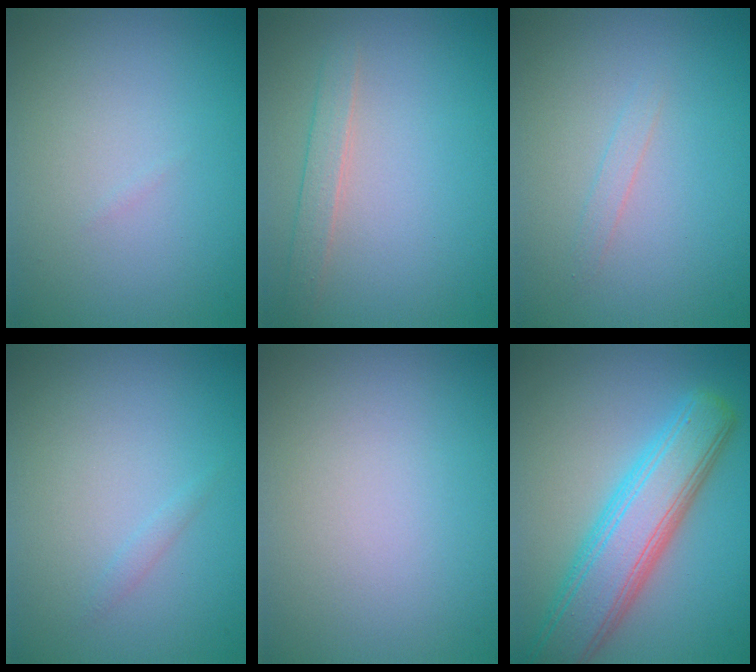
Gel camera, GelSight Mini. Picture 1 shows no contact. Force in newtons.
{"total": 1.6, "press": 1.6, "slide": 0.2}
{"total": 0.8, "press": 0.8, "slide": 0.1}
{"total": 0.5, "press": 0.5, "slide": 0.0}
{"total": 0.0}
{"total": 6.7, "press": 6.7, "slide": 0.3}